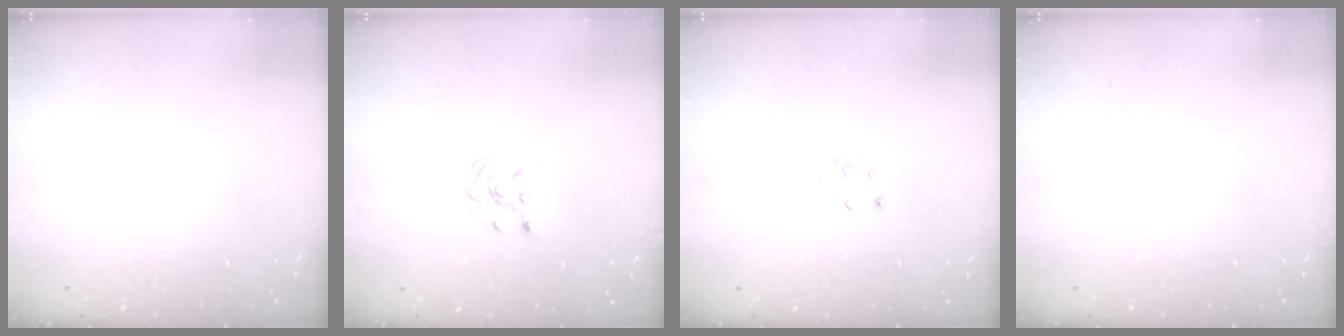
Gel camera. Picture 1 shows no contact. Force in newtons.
{"total": 2.5, "press": 2.2, "slide": 1.1}
{"total": 3.9, "press": 3.9, "slide": 0.3}
{"total": 0.0}